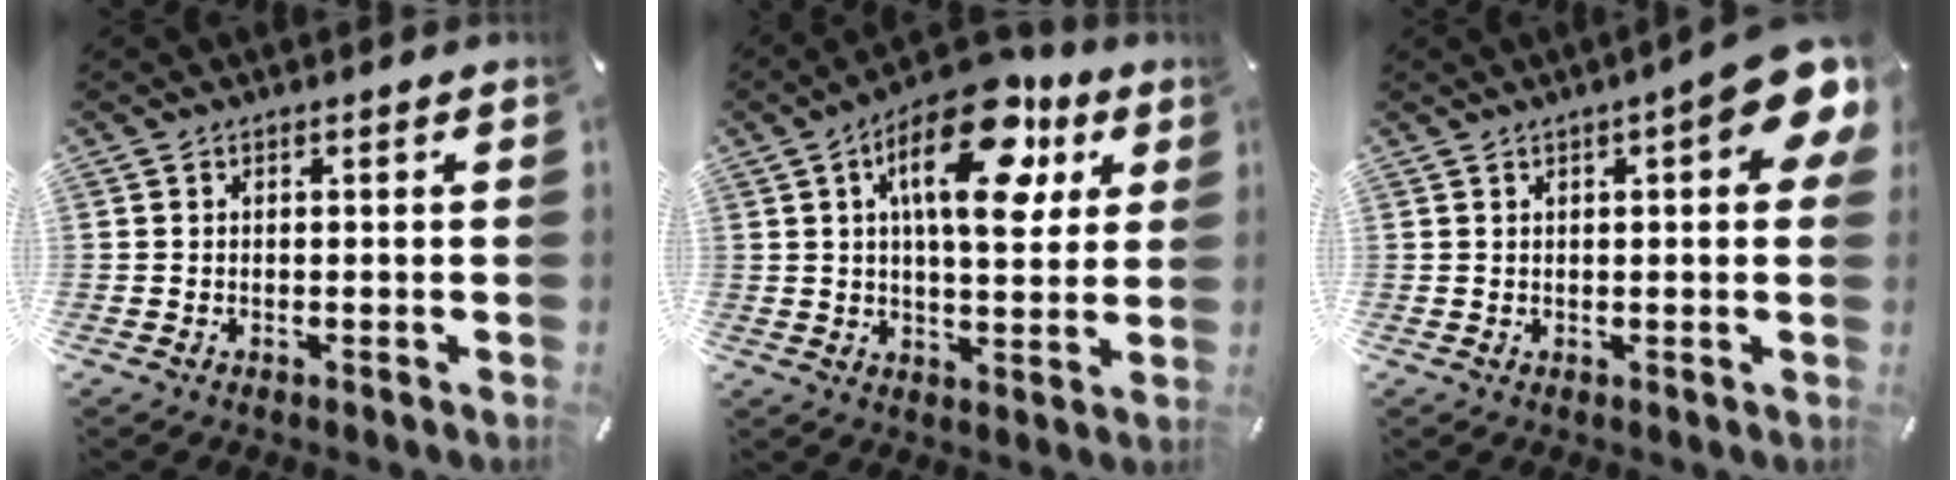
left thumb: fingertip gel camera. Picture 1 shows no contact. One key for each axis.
{"total": 19.3, "fx": 8.6, "fy": 8.8, "fz": 14.9, "tx": -0.224, "ty": -0.028, "tz": 0.138}
{"total": 10.2, "fx": 4.4, "fy": 2.9, "fz": 8.8, "tx": -0.118, "ty": -0.019, "tz": 0.071}